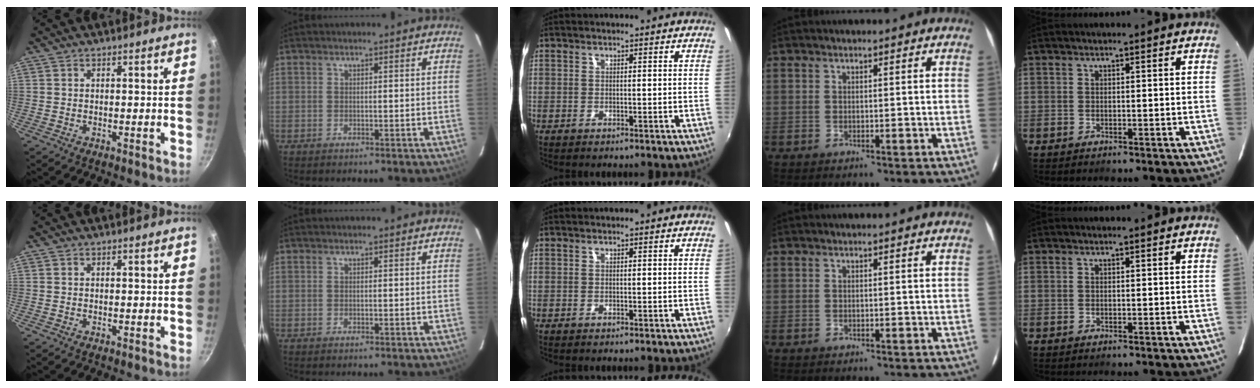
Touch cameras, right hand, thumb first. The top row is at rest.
{}